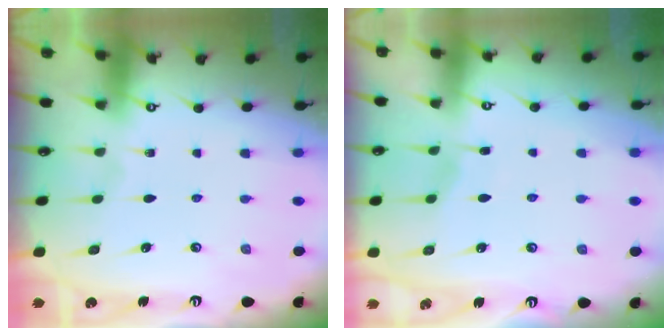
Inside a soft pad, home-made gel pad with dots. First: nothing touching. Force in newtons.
{"total": 3.0, "press": 3.0, "slide": 0.4}